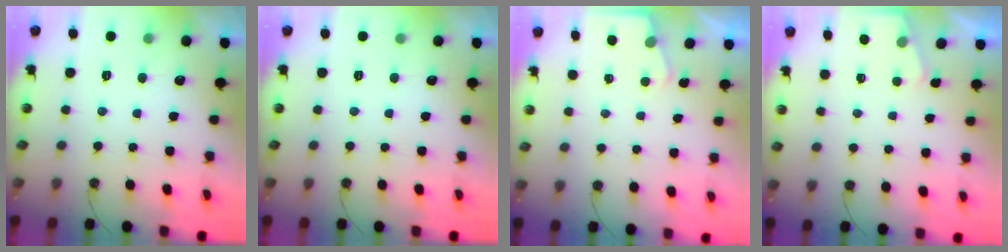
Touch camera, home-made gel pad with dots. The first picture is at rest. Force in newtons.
{"total": 0.0}
{"total": 2.3, "press": 2.3, "slide": 0.4}
{"total": 2.0, "press": 2.0, "slide": 0.3}